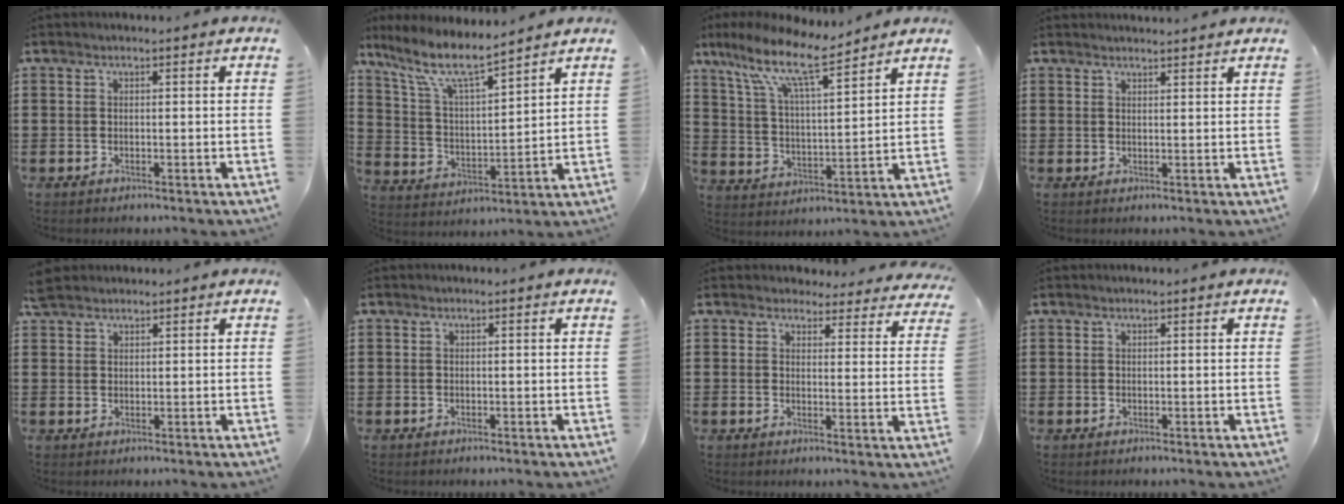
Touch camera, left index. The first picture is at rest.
{"total": 8.8, "force": [7.2, 1.1, 5.0], "torque": [-0.127, -0.039, 0.122]}
{"total": 11.5, "force": [8.4, 2.2, 7.5], "torque": [-0.169, -0.030, 0.145]}
{"total": 1.5, "force": [1.5, 0.1, 0.2], "torque": [-0.006, 0.001, 0.029]}
{"total": 2.5, "force": [2.2, 0.9, 0.5], "torque": [-0.016, 0.004, 0.045]}
{"total": 0.0}
{"total": 3.4, "force": [3.3, 1.0, 0.5], "torque": [-0.016, -0.014, 0.057]}
{"total": 0.0}